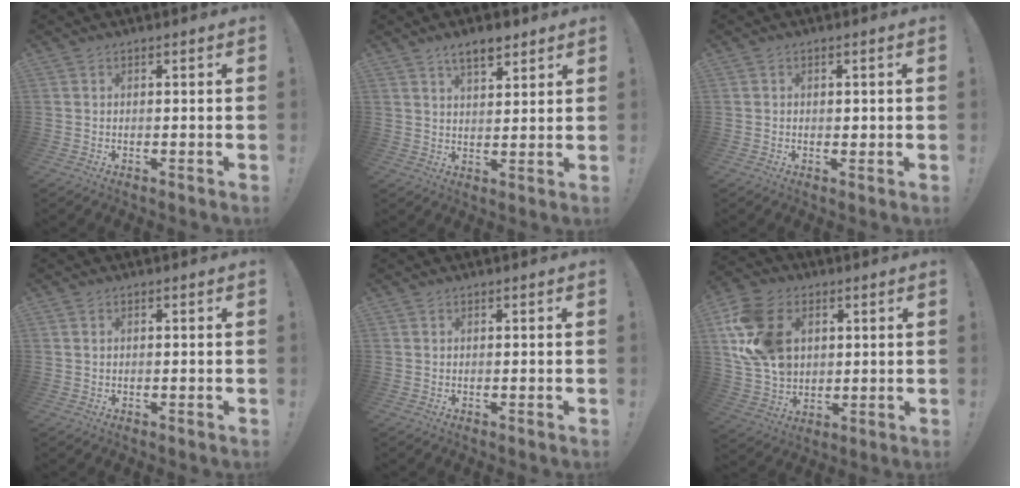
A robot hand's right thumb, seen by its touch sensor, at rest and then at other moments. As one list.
[{"total": 6.8, "force": [4.8, 2.9, 3.9], "torque": [-0.055, -0.021, 0.084]}, {"total": 1.0, "force": [0.1, 0.9, 0.6], "torque": [-0.001, 0.000, 0.001]}, {"total": 0.6, "force": [0.3, 0.3, 0.4], "torque": [-0.014, 0.003, 0.008]}, {"total": 0.0}, {"total": 19.4, "force": [5.8, 14.1, 12.1], "torque": [-0.229, -0.016, 0.114]}]